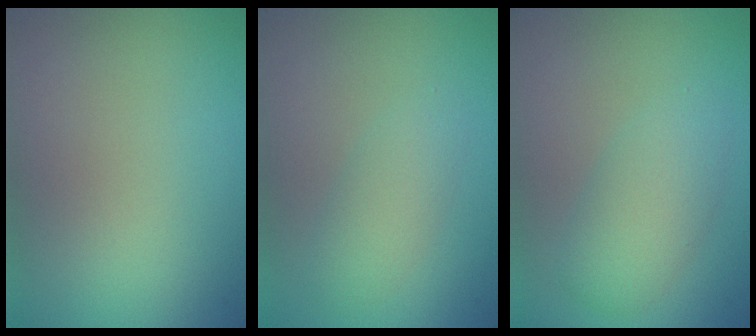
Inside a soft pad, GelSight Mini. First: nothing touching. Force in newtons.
{"total": 2.2, "press": 2.2, "slide": 0.0}
{"total": 3.4, "press": 3.4, "slide": 0.1}